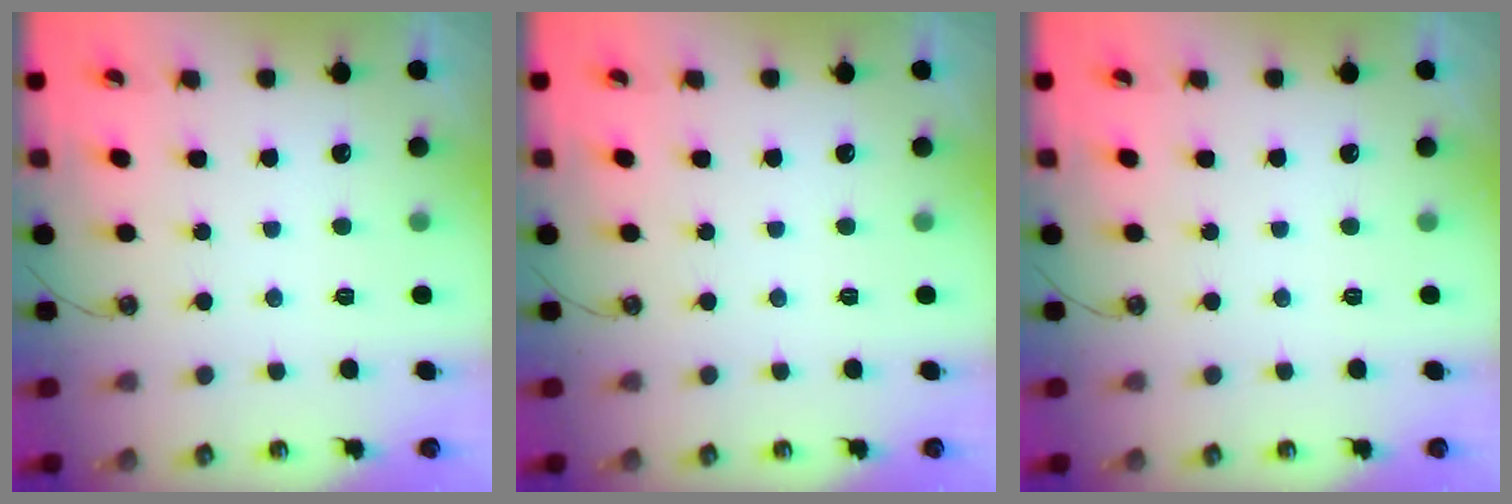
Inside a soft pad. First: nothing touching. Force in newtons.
{"total": 0.0}
{"total": 0.0}